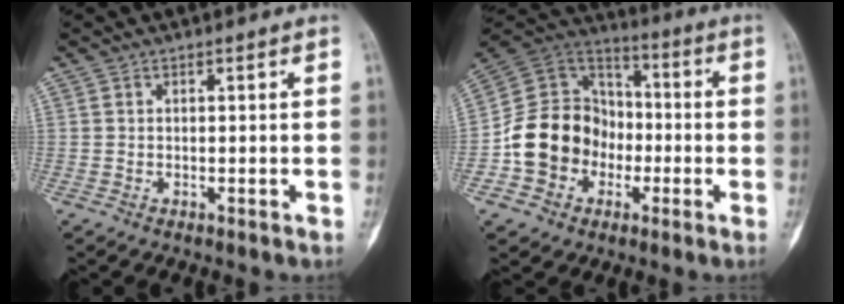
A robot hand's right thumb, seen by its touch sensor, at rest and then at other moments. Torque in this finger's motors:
{"motor_torque": [2.06, 2.18, 1.34, -0.71, 0.19]}